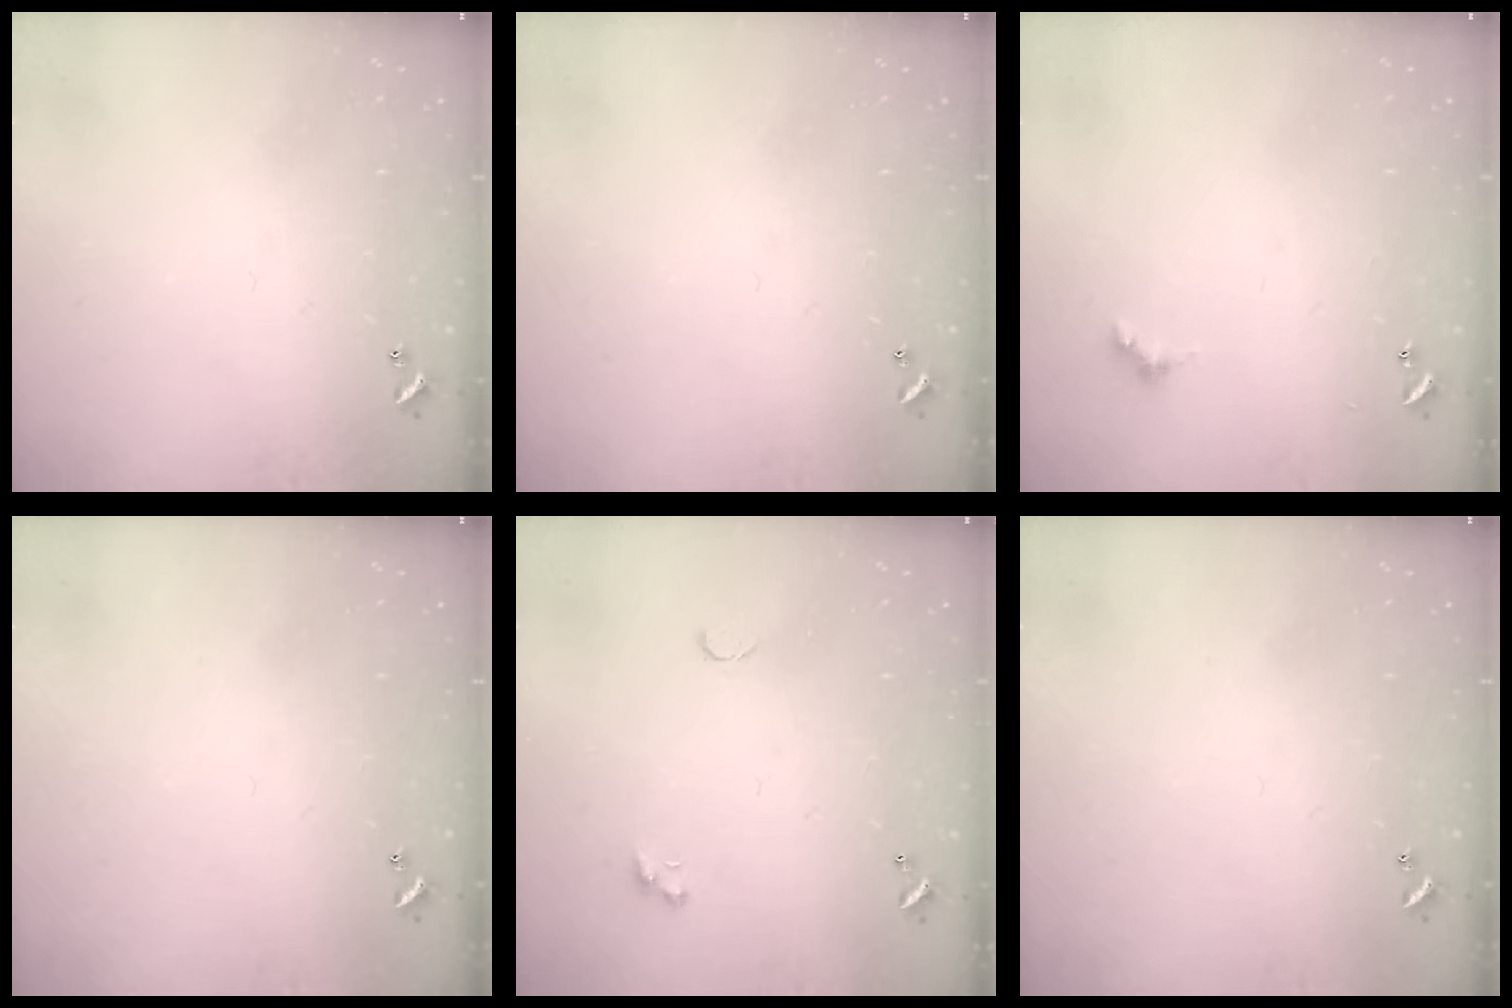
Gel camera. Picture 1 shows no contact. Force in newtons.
{"total": 0.0}
{"total": 2.6, "press": 2.6, "slide": 0.5}
{"total": 0.0}
{"total": 0.6, "press": 0.4, "slide": 0.4}
{"total": 0.0}